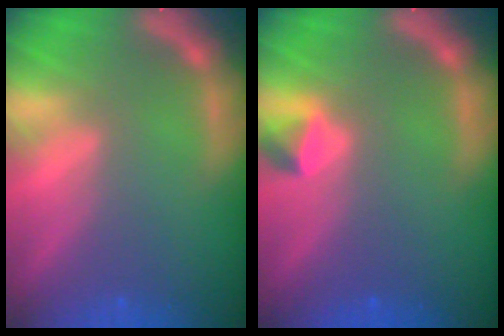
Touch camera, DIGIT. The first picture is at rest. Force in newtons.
{"total": 1.4}